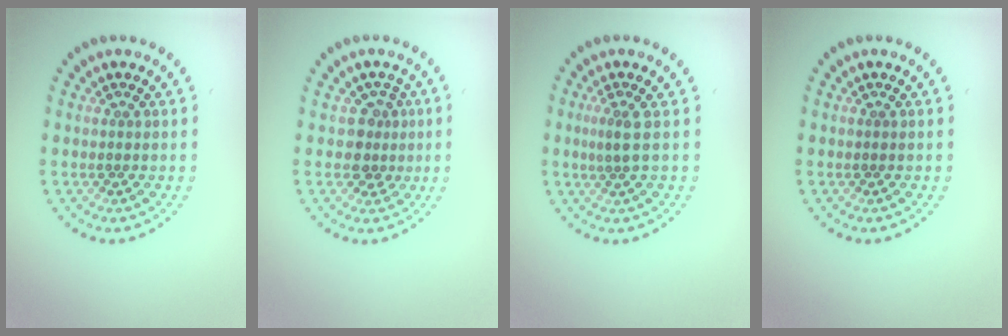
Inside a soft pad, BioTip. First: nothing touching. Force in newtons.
{"total": 2.2, "press": 1.9, "slide": 1.2}
{"total": 1.8, "press": 1.2, "slide": 1.3}
{"total": 0.0}